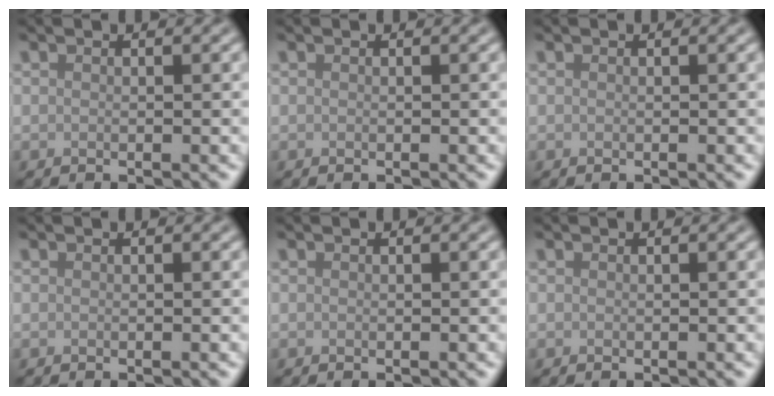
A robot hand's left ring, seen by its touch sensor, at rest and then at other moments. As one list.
[{"total": 0.0}, {"total": 0.0}, {"total": 0.0}, {"total": 0.0}, {"total": 0.0}]